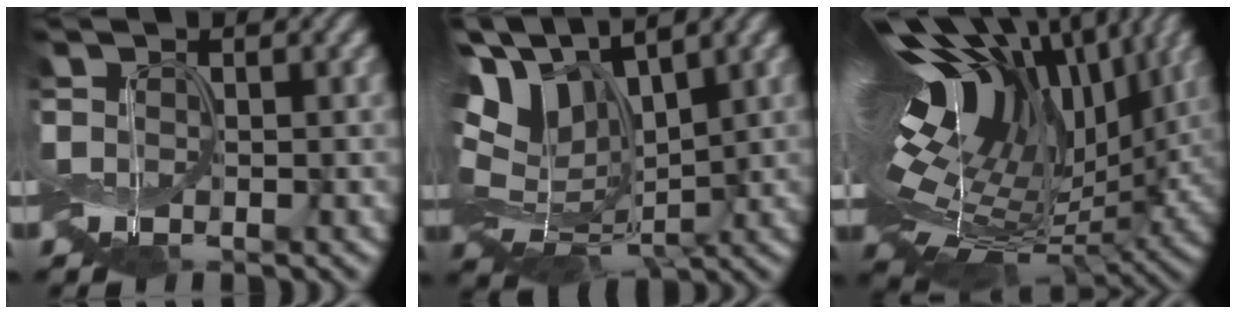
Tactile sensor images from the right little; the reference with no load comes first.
{"total": 9.2, "force": [3.6, 5.2, 6.7], "torque": [-0.151, 0.002, 0.062]}
{"total": 17.0, "force": [6.1, 8.4, 13.4], "torque": [-0.251, 0.034, 0.104]}